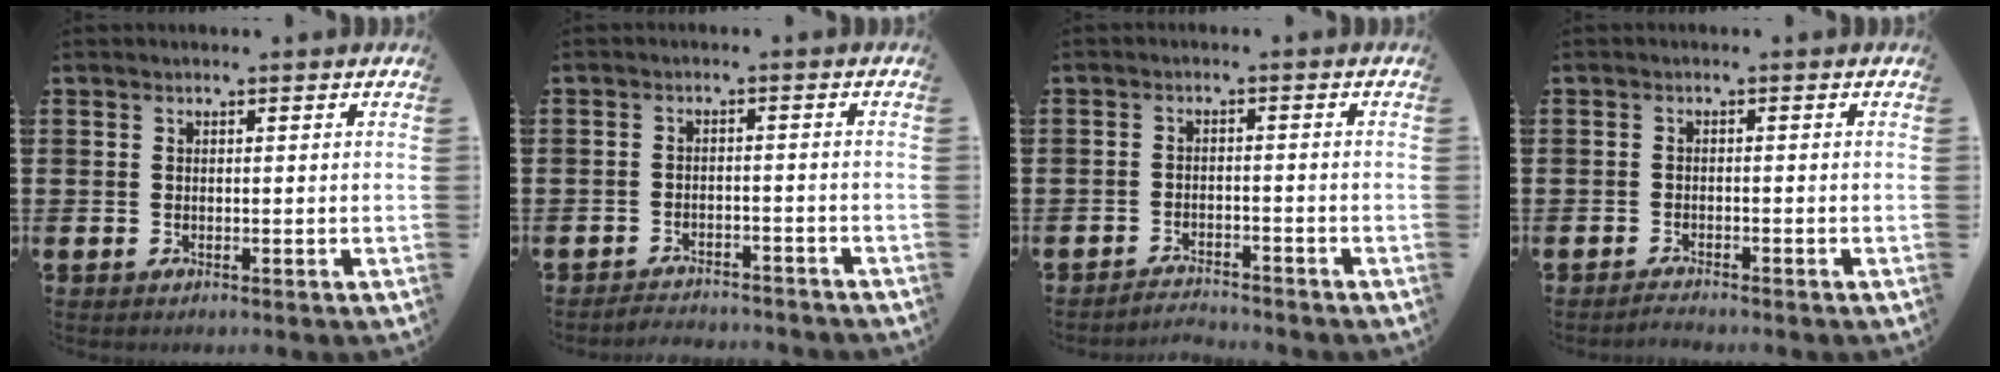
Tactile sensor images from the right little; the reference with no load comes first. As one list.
[{"total": 2.3, "force": [-2.2, 0.0, -0.2], "torque": [-0.003, 0.004, -0.050]}, {"total": 2.2, "force": [-2.2, -0.1, -0.2], "torque": [-0.002, 0.004, -0.048]}, {"total": 1.0, "force": [-1.0, 0.0, 0.1], "torque": [-0.005, -0.002, -0.019]}]